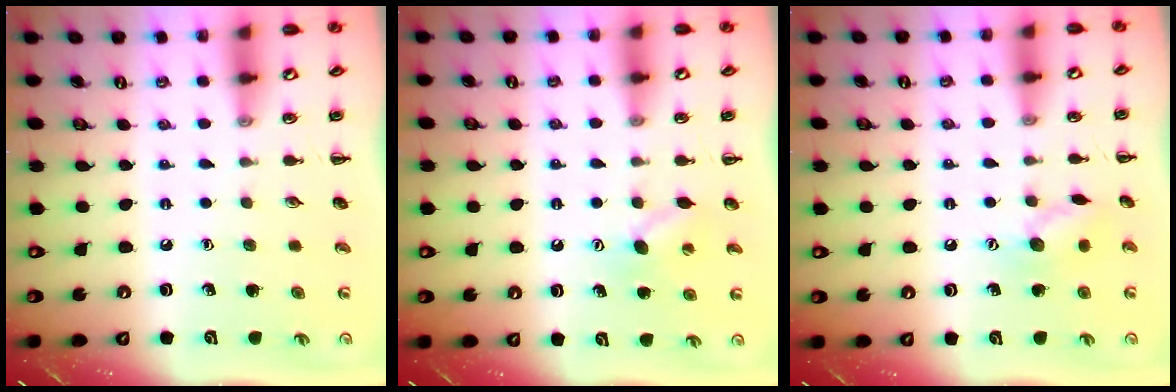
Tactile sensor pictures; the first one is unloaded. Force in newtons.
{"total": 6.8, "press": 6.6, "slide": 1.5}
{"total": 8.6, "press": 8.5, "slide": 0.8}